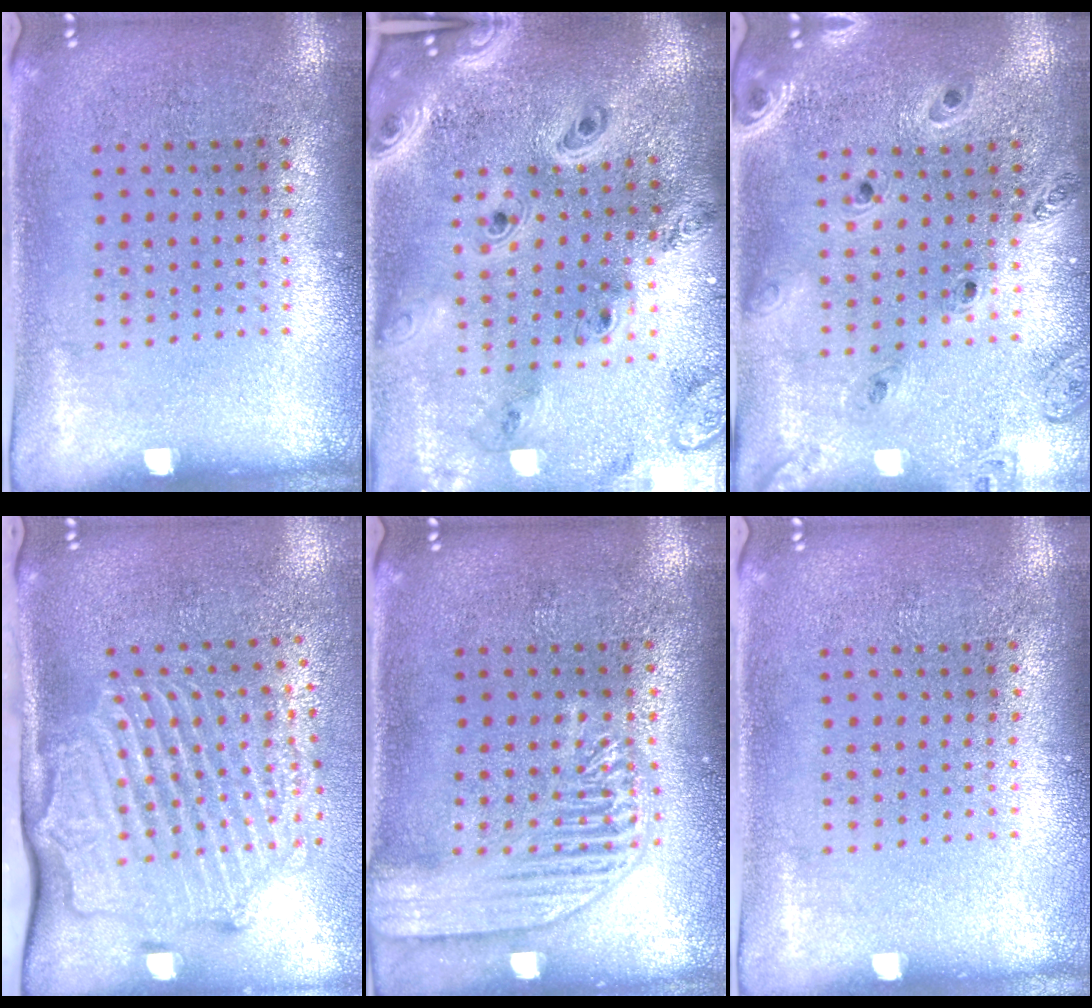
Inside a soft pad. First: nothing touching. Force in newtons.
{"total": 4.1, "press": 3.1, "slide": 2.7}
{"total": 1.3, "press": 1.3, "slide": 0.1}
{"total": 3.0, "press": 2.3, "slide": 2.0}
{"total": 3.2, "press": 3.2, "slide": 0.4}
{"total": 0.0}